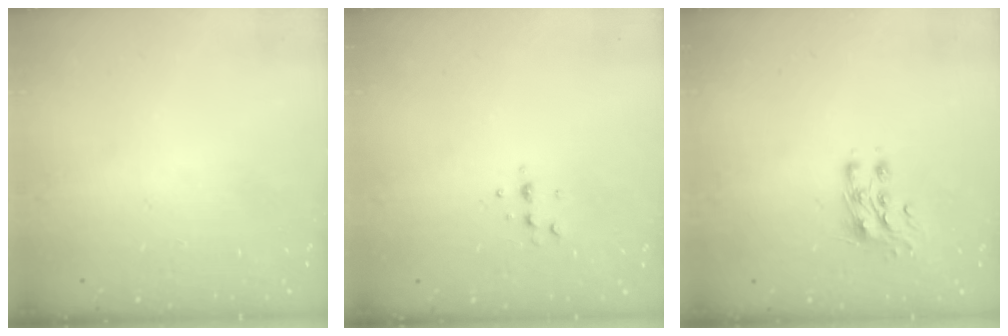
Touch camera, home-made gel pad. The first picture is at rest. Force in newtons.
{"total": 4.7, "press": 4.6, "slide": 0.6}
{"total": 7.8, "press": 7.7, "slide": 0.8}